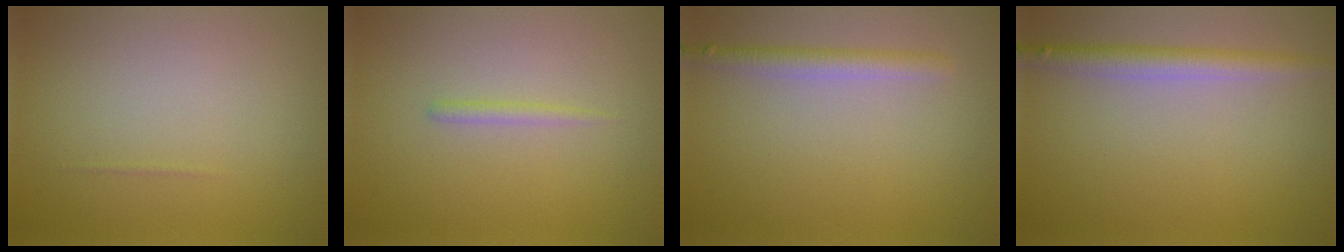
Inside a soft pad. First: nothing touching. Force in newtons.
{"total": 0.8, "press": 0.8, "slide": 0.1}
{"total": 2.3, "press": 2.3, "slide": 0.1}
{"total": 3.0, "press": 3.0, "slide": 0.1}